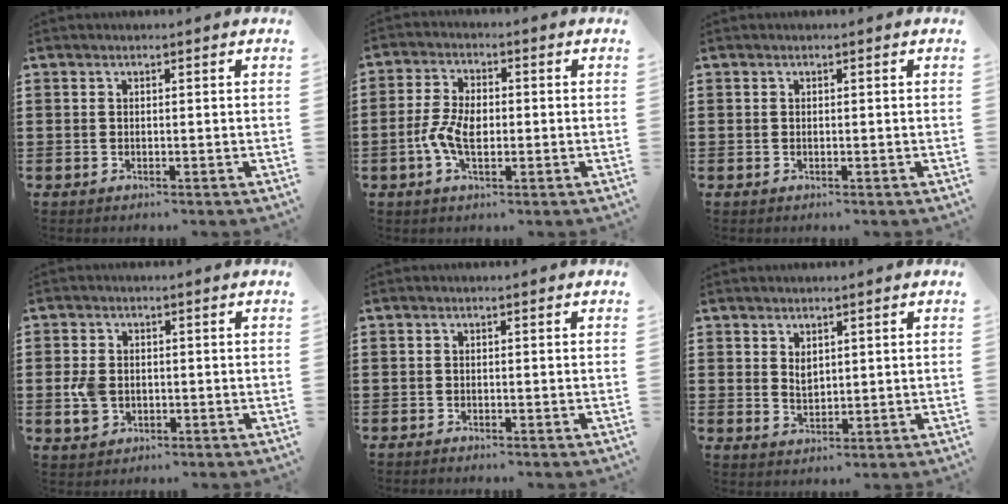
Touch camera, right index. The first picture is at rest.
{"total": 5.6, "force": [-1.1, 3.1, 4.5], "torque": [-0.102, 0.004, -0.026]}
{"total": 0.0}
{"total": 4.0, "force": [-0.5, 3.0, 2.6], "torque": [-0.073, -0.001, -0.016]}
{"total": 0.6, "force": [-0.6, 0.0, 0.1], "torque": [-0.003, -0.003, -0.013]}
{"total": 2.1, "force": [1.2, 1.3, 1.0], "torque": [-0.015, 0.002, 0.022]}